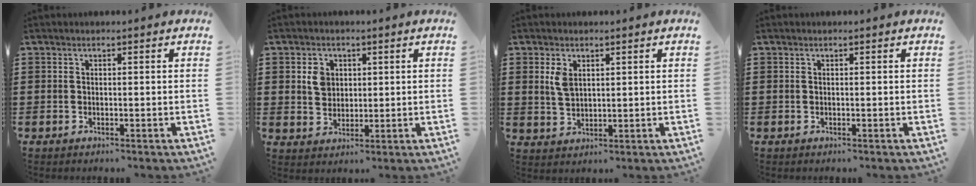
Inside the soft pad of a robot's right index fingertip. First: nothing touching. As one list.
[{"total": 3.6, "force": [1.1, 3.0, 1.8], "torque": [-0.045, 0.012, 0.018]}, {"total": 3.2, "force": [1.3, 1.9, 2.3], "torque": [-0.050, 0.007, 0.023]}, {"total": 0.0}]